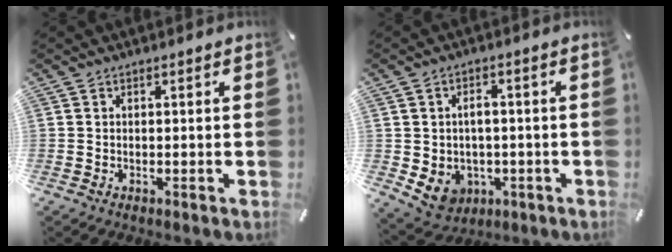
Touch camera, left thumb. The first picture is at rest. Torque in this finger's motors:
{"motor_torque": [0.51, 0.22, 0.14, 0.10, 0.09]}